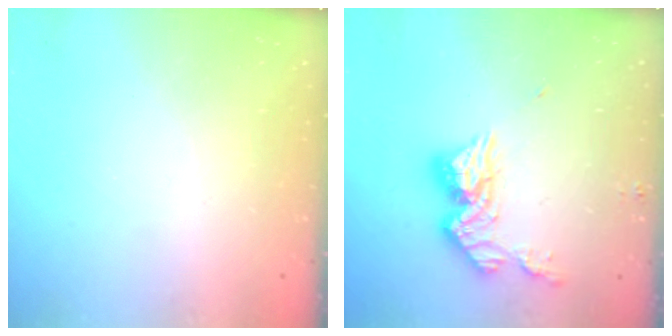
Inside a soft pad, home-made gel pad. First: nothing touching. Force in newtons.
{"total": 12.3, "press": 12.2, "slide": 1.0}